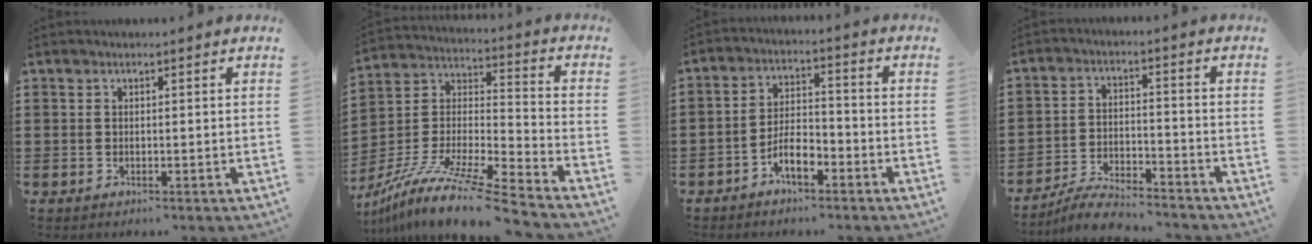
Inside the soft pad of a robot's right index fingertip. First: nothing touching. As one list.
[{"total": 12.4, "force": [-10.5, 0.2, 6.5], "torque": [-0.130, 0.004, -0.207]}, {"total": 5.4, "force": [-3.4, 2.2, 3.7], "torque": [-0.075, 0.010, -0.068]}, {"total": 5.8, "force": [-5.6, 0.5, 1.5], "torque": [-0.039, 0.003, -0.112]}]